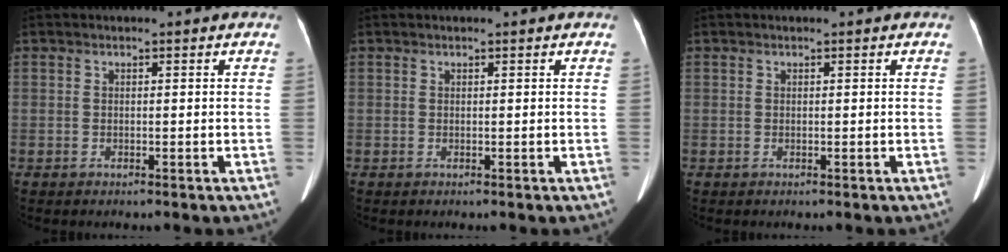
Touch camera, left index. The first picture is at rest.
{"total": 1.3, "force": [-1.1, -0.2, -0.6], "torque": [0.011, -0.002, -0.018]}
{"total": 0.0}